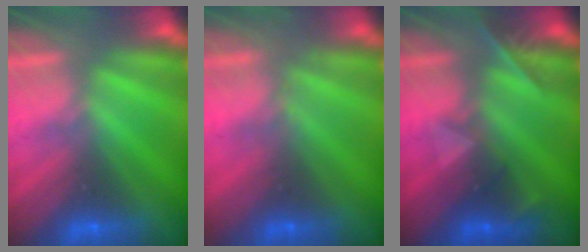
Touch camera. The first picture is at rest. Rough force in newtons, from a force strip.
{"total": 4.7}
{"total": 2.4}